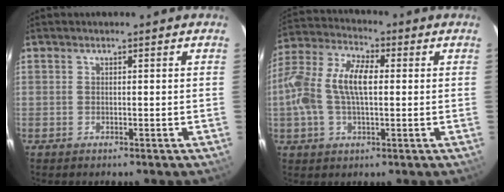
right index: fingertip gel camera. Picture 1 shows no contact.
{"total": 13.6, "force": [0.4, 6.6, 11.9], "torque": [-0.247, 0.019, 0.003]}